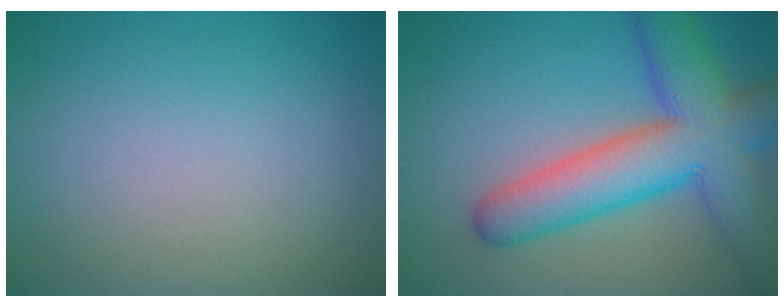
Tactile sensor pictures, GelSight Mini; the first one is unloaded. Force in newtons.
{"total": 10.3, "press": 10.3, "slide": 0.2}